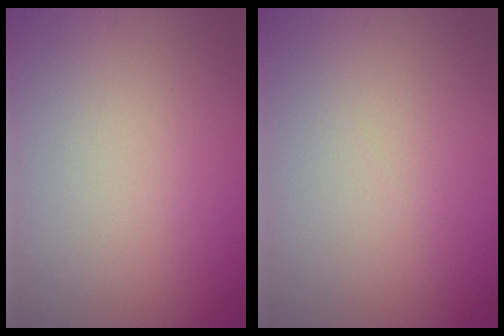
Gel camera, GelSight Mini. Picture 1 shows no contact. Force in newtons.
{"total": 0.0}